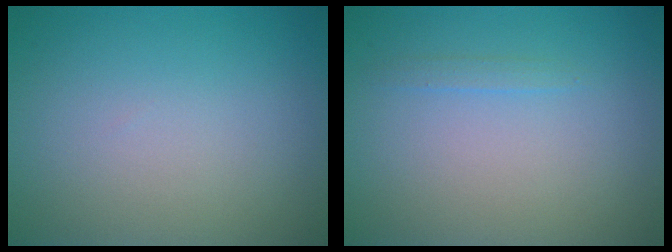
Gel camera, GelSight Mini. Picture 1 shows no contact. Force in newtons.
{"total": 0.7, "press": 0.7, "slide": 0.1}